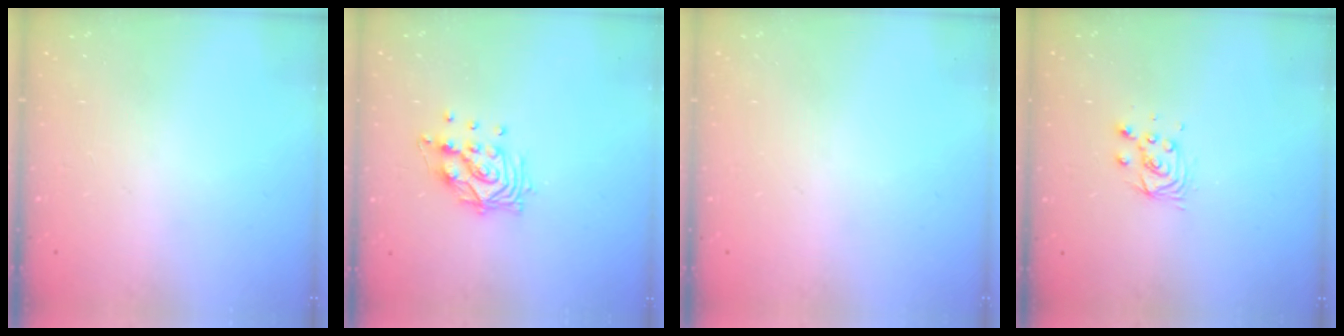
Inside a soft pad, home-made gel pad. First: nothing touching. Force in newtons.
{"total": 10.8, "press": 10.8, "slide": 0.7}
{"total": 0.0}
{"total": 5.5, "press": 5.5, "slide": 0.5}